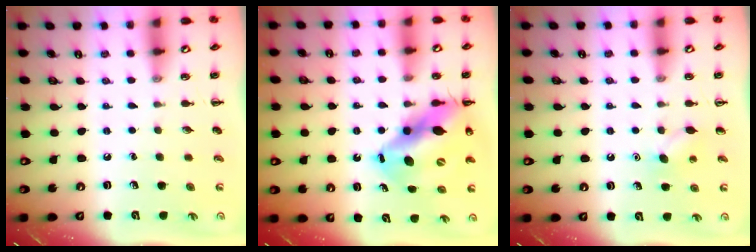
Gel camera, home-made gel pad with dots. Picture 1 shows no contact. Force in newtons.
{"total": 16.1, "press": 15.5, "slide": 4.3}
{"total": 5.5, "press": 5.3, "slide": 1.5}